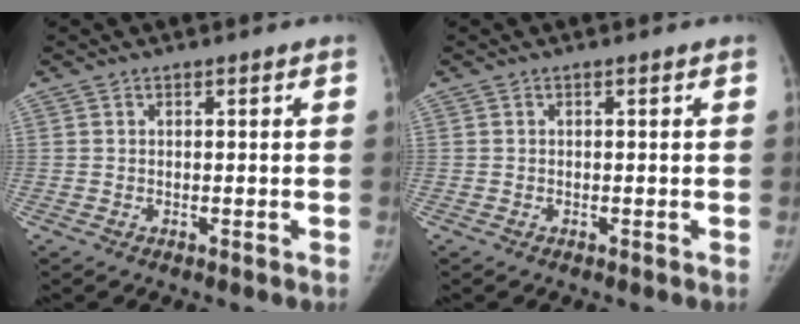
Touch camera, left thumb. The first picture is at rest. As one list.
[{"total": 0.0}]